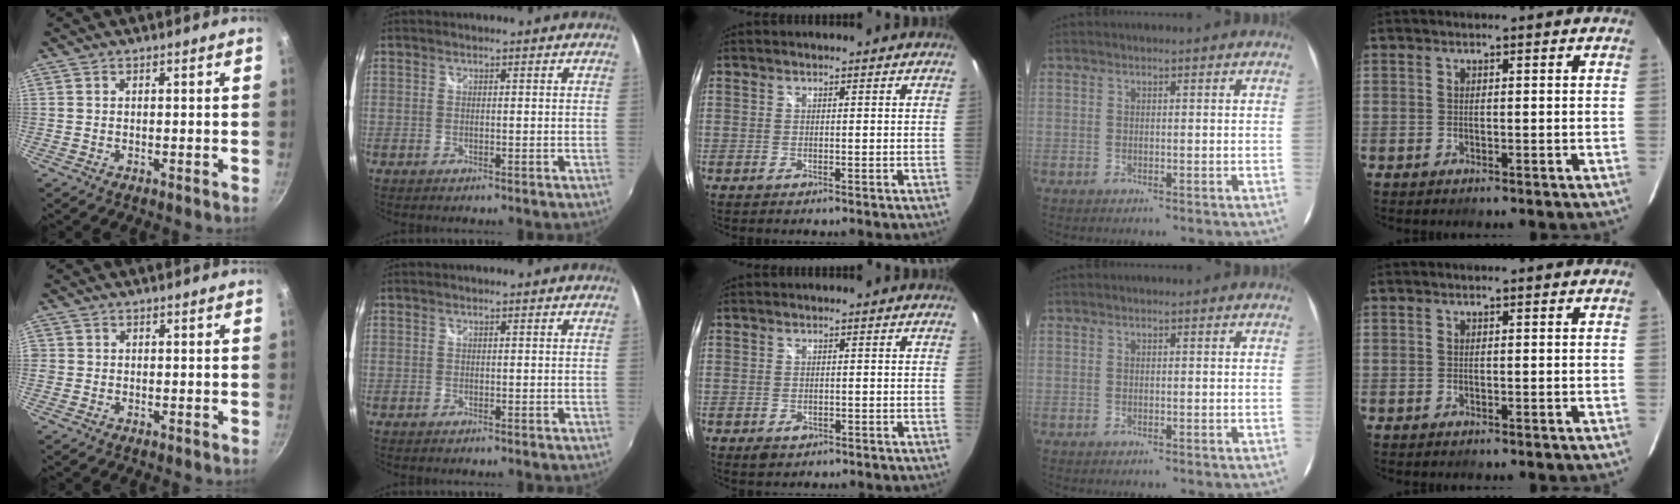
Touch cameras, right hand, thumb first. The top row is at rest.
{"thumb": {"total": 1.1, "force": [-0.2, 1.1, 0.2], "torque": [-0.001, 0.002, -0.005]}, "middle": {"total": 2.2, "force": [-1.1, 1.6, 1.2], "torque": [-0.020, -0.007, -0.013]}}